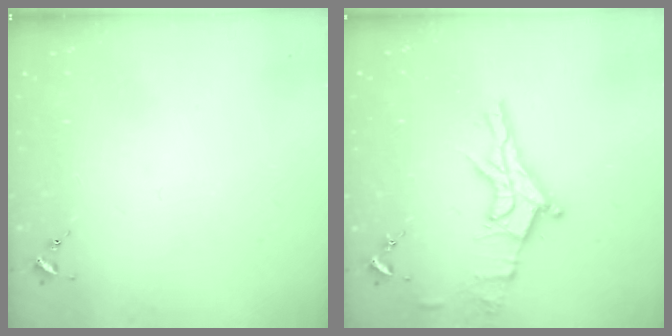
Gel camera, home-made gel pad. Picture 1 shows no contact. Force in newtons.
{"total": 12.6, "press": 12.5, "slide": 1.3}